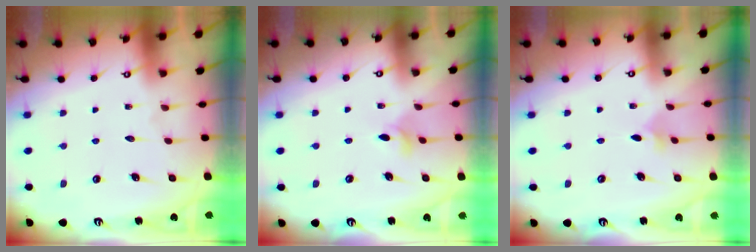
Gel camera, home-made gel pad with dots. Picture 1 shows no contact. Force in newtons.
{"total": 4.8, "press": 4.8, "slide": 0.6}
{"total": 2.2, "press": 2.2, "slide": 0.6}